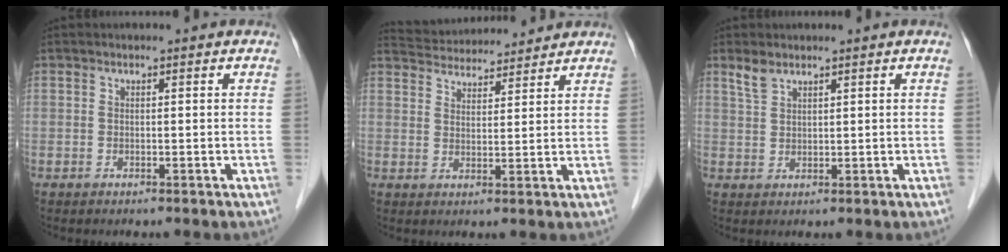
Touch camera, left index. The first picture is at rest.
{"total": 10.2, "force": [9.9, 1.6, 2.1], "torque": [-0.040, 0.026, 0.152]}
{"total": 2.3, "force": [1.9, 0.9, 0.9], "torque": [-0.024, 0.006, 0.043]}